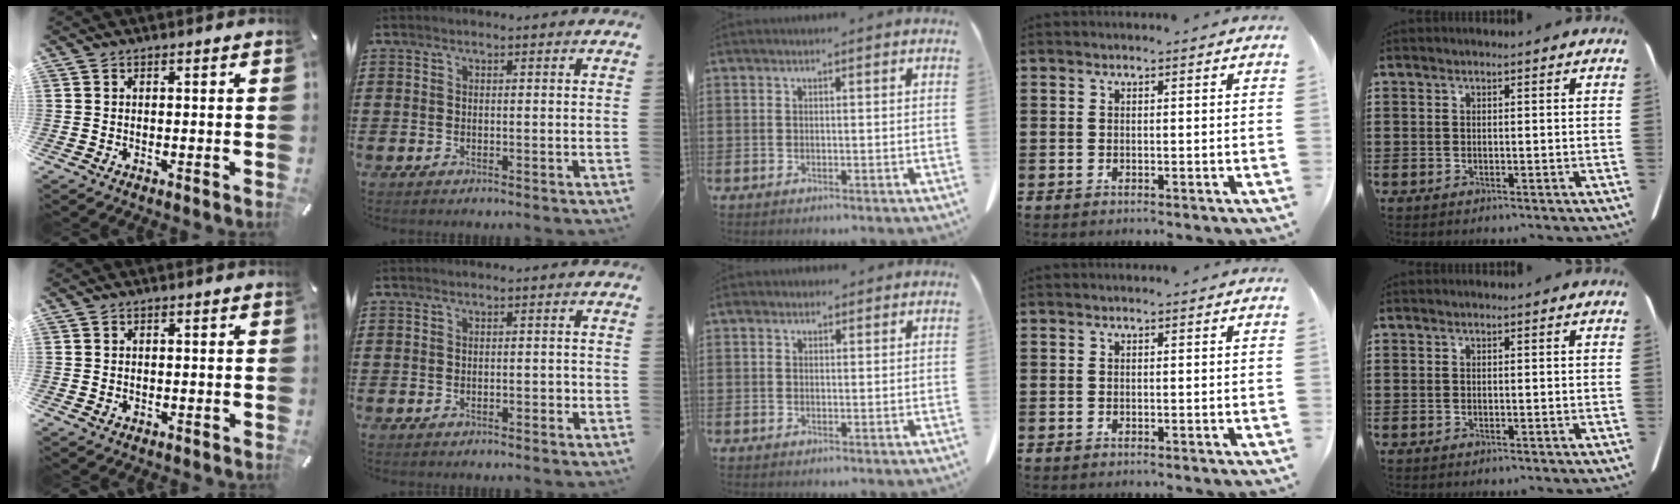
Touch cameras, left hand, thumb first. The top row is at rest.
{"thumb": {"total": 0.8, "force": [0.1, 0.7, 0.0], "torque": [-0.001, 0.006, 0.001]}, "index": {"total": 1.2, "force": [-0.7, 0.5, 0.9], "torque": [-0.018, 0.002, -0.013]}, "middle": {"total": 1.3, "force": [0.9, 0.8, 0.4], "torque": [-0.003, 0.000, 0.016]}}